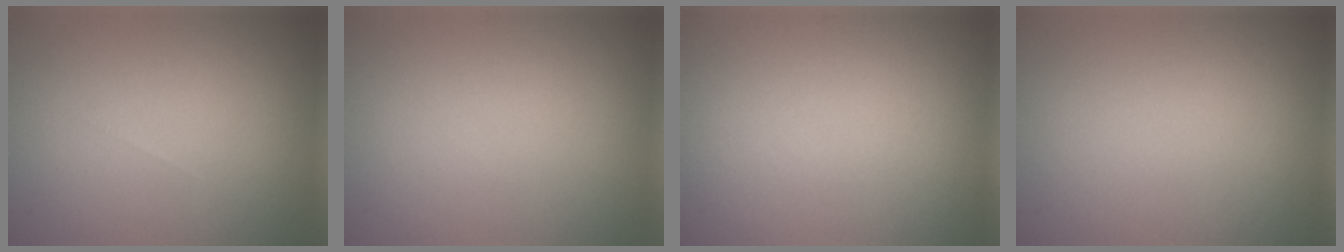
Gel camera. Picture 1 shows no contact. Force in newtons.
{"total": 0.0}
{"total": 0.0}
{"total": 0.0}